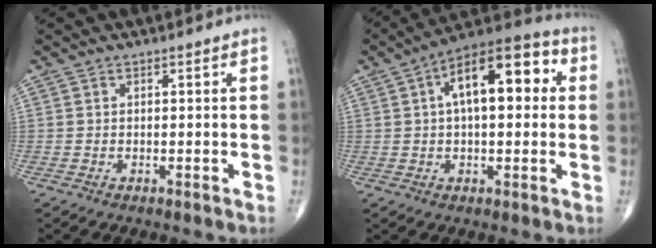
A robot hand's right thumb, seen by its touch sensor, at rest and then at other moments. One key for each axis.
{"total": 15.9, "fx": 3.4, "fy": 7.4, "fz": 13.7, "tx": -0.186, "ty": 0.033, "tz": 0.042}